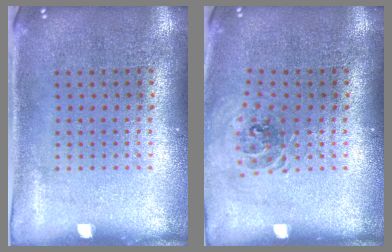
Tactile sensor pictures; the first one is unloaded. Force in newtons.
{"total": 0.9, "press": 0.8, "slide": 0.2}